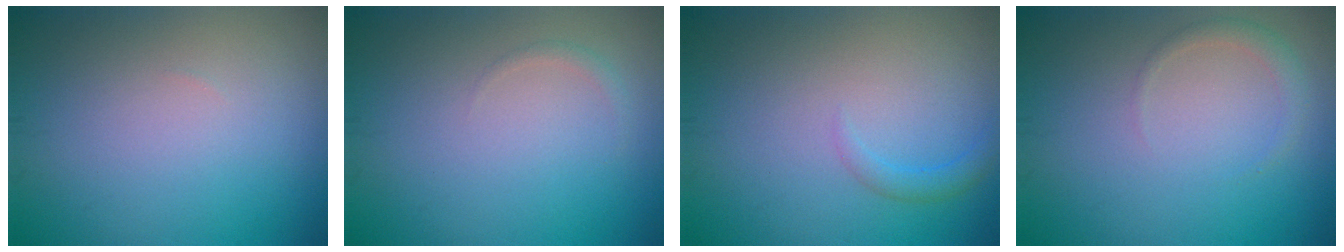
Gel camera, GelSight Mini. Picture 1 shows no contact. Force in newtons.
{"total": 0.7, "press": 0.7, "slide": 0.0}
{"total": 1.1, "press": 1.1, "slide": 0.1}
{"total": 1.3, "press": 1.3, "slide": 0.1}